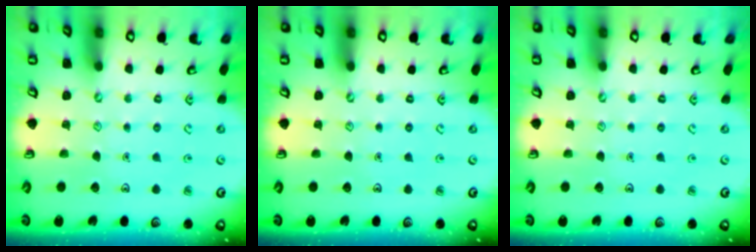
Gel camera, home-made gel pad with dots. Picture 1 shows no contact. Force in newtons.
{"total": 0.0}
{"total": 0.0}